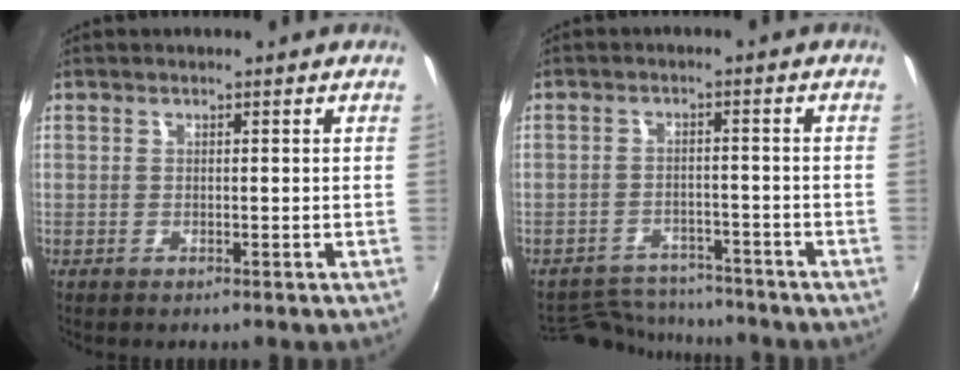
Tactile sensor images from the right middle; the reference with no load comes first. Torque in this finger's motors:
{"motor_torque": [-0.59, -0.39, -0.18, -0.05]}